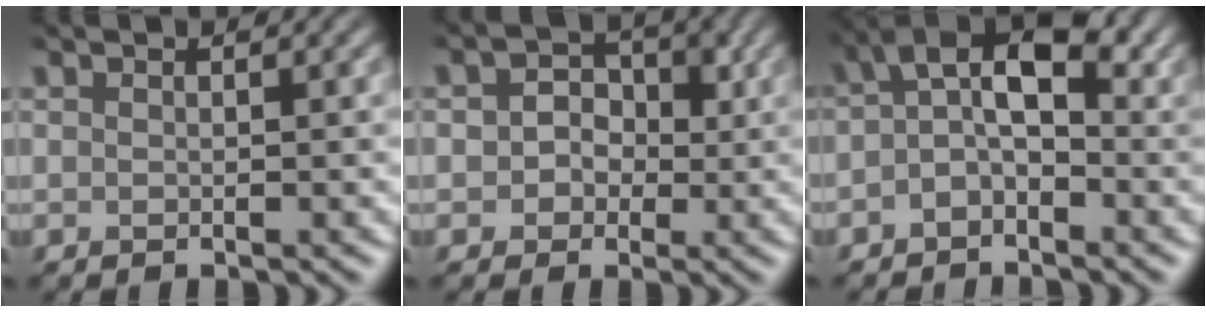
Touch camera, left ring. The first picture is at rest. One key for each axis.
{"total": 3.1, "fx": 0.2, "fy": 2.7, "fz": 1.4, "tx": 0.003, "ty": 0.005, "tz": -0.014}
{"total": 4.4, "fx": 0.1, "fy": 2.3, "fz": 3.8, "tx": -0.057, "ty": 0.019, "tz": -0.012}